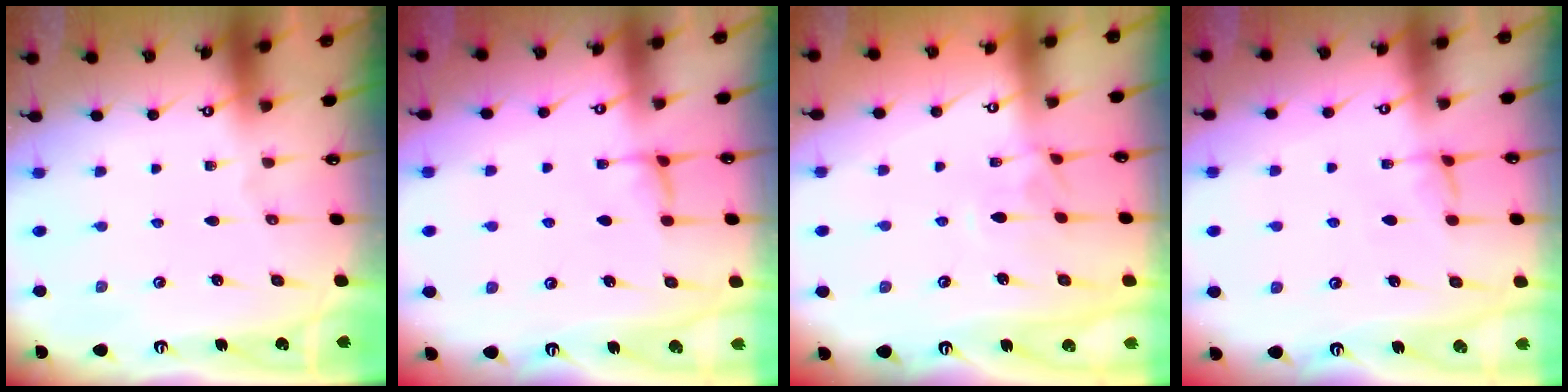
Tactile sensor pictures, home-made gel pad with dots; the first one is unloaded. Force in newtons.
{"total": 1.2, "press": 0.9, "slide": 0.7}
{"total": 2.6, "press": 2.5, "slide": 0.6}
{"total": 1.4, "press": 1.3, "slide": 0.4}